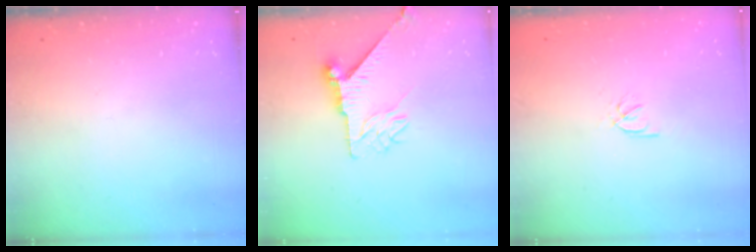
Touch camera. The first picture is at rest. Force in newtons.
{"total": 8.4, "press": 8.4, "slide": 0.5}
{"total": 2.2, "press": 2.2, "slide": 0.2}